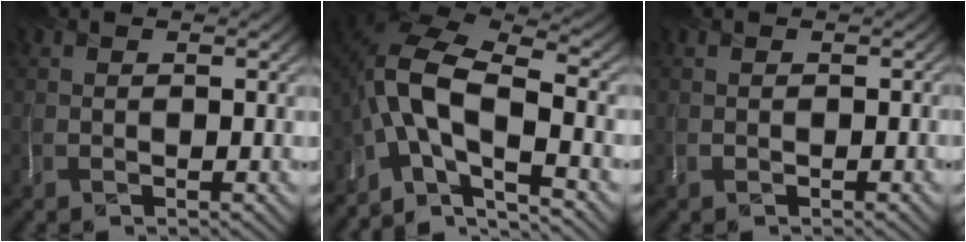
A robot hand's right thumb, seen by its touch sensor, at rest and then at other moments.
{"total": 12.4, "force": [-4.5, 5.4, 10.1], "torque": [-0.202, -0.010, -0.089]}
{"total": 0.0}